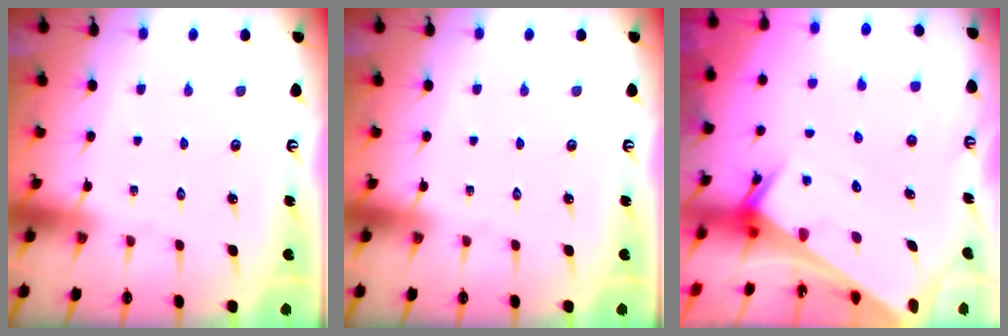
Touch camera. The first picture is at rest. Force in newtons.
{"total": 0.0}
{"total": 3.7, "press": 3.7, "slide": 0.3}